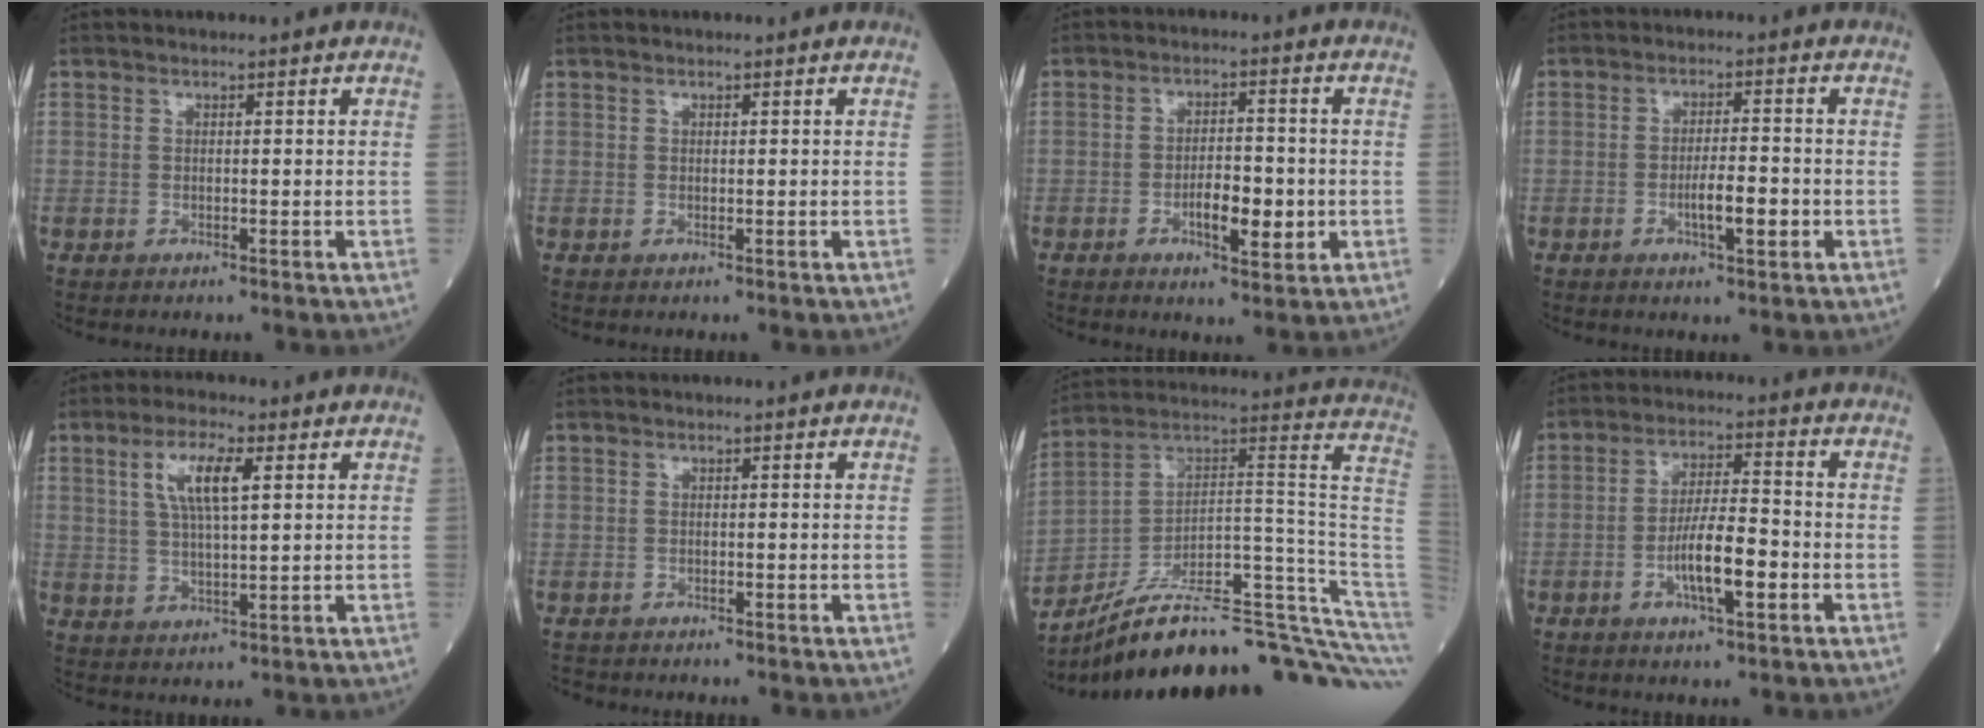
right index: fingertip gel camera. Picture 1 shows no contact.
{"total": 0.0}
{"total": 6.1, "force": [-1.5, 1.9, 5.6], "torque": [-0.093, -0.002, -0.023]}
{"total": 5.0, "force": [-1.4, 0.8, 4.7], "torque": [-0.081, -0.002, -0.022]}
{"total": 7.0, "force": [2.5, 1.4, 6.4], "torque": [-0.126, 0.007, 0.048]}
{"total": 1.6, "force": [-1.3, 0.8, -0.2], "torque": [-0.007, -0.001, -0.025]}
{"total": 27.9, "force": [-22.1, 1.8, 16.9], "torque": [-0.137, 0.050, -0.328]}
{"total": 8.1, "force": [-2.6, 1.4, 7.5], "torque": [-0.140, 0.004, -0.046]}